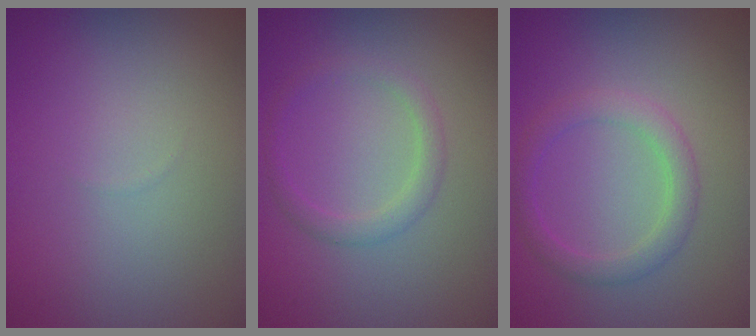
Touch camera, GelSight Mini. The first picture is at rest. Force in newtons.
{"total": 1.7, "press": 1.7, "slide": 0.0}
{"total": 2.5, "press": 2.5, "slide": 0.1}